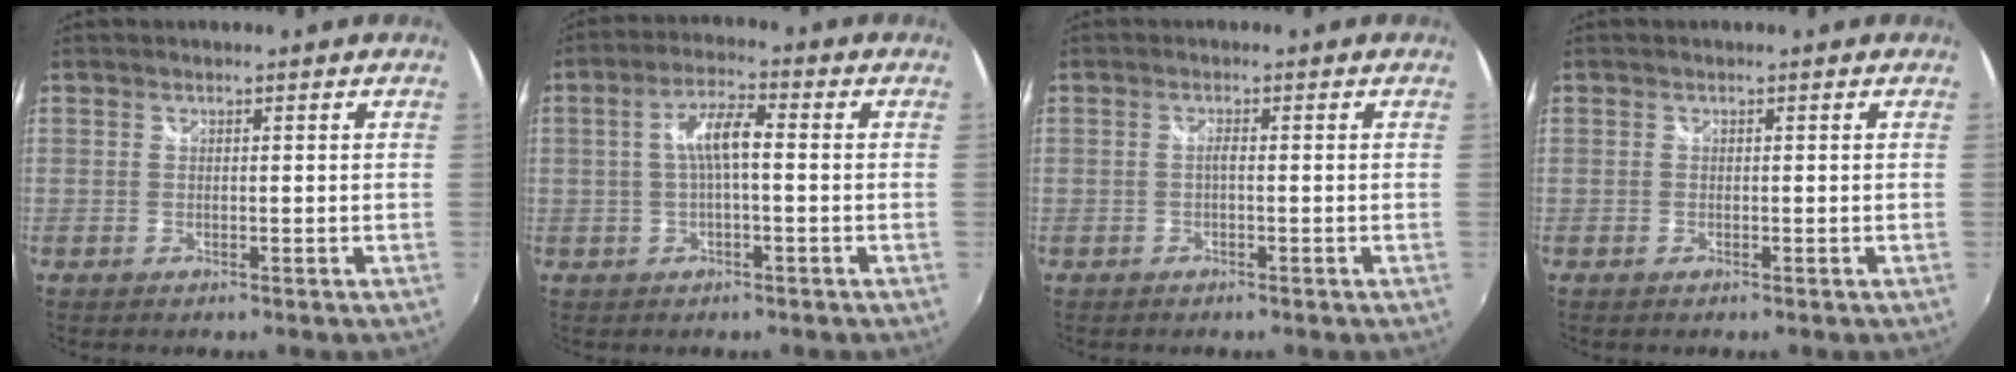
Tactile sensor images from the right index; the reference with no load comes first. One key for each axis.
{"total": 5.9, "fx": -0.2, "fy": 1.3, "fz": 5.7, "tx": -0.110, "ty": 0.013, "tz": -0.001}
{"total": 0.9, "fx": -0.3, "fy": 0.1, "fz": 0.8, "tx": -0.016, "ty": 0.003, "tz": -0.007}
{"total": 0.0}